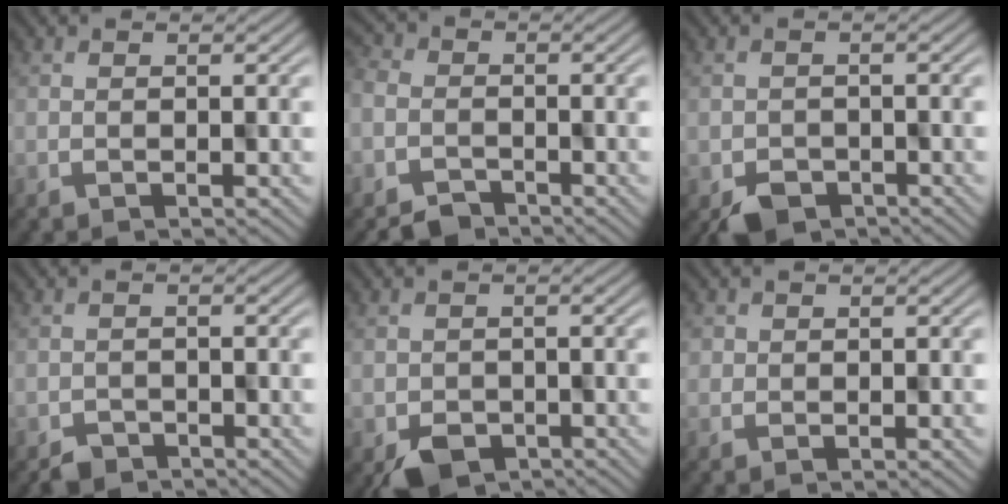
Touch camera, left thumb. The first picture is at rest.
{"total": 4.5, "force": [-3.4, 2.8, 1.3], "torque": [-0.029, -0.007, -0.072]}
{"total": 3.3, "force": [-2.2, 2.3, 1.1], "torque": [-0.017, -0.010, -0.037]}
{"total": 2.1, "force": [-1.8, 1.1, 0.2], "torque": [-0.001, -0.002, -0.031]}
{"total": 3.8, "force": [-2.1, 2.7, 1.5], "torque": [-0.026, -0.012, -0.034]}
{"total": 1.3, "force": [0.0, 1.2, -0.2], "torque": [0.010, 0.000, 0.005]}